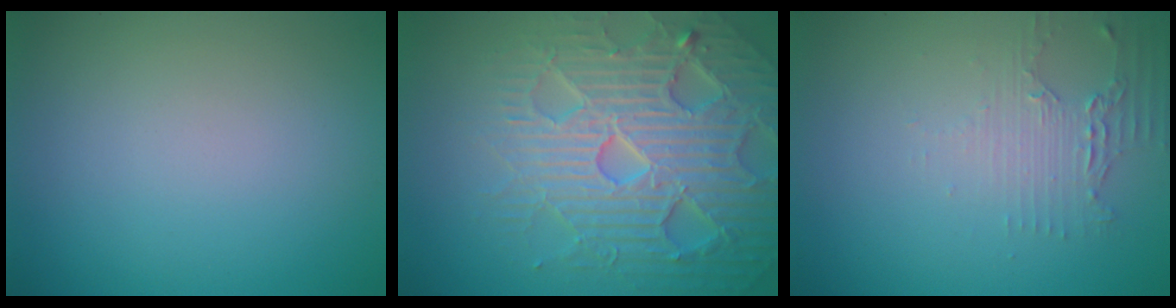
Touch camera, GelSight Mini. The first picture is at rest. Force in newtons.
{"total": 7.6, "press": 7.4, "slide": 1.6}
{"total": 2.1, "press": 1.6, "slide": 1.4}